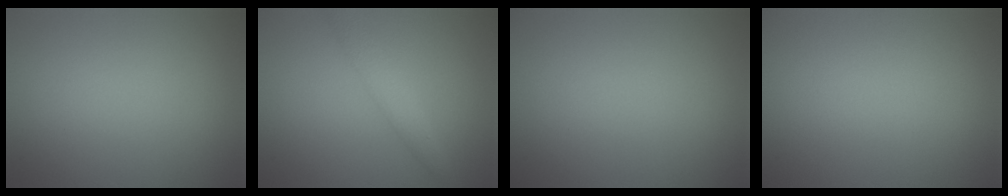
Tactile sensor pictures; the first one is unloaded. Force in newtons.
{"total": 2.4, "press": 2.4, "slide": 0.0}
{"total": 0.0}
{"total": 0.0}